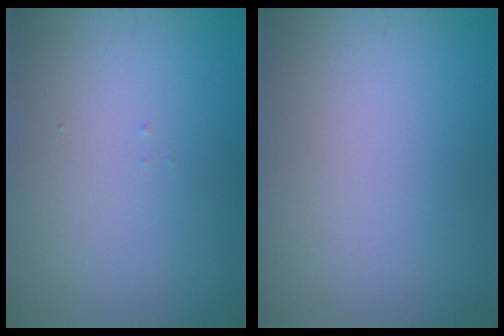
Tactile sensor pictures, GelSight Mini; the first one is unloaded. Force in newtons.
{"total": 0.0}